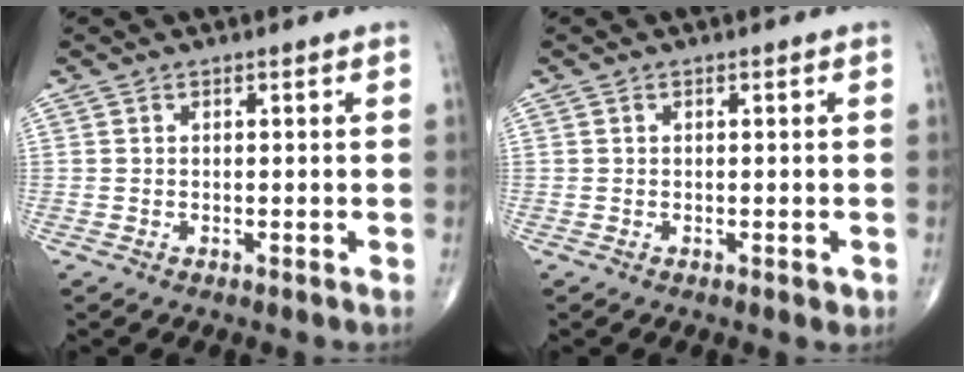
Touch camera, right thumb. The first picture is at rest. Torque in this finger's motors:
{"motor_torque": [-0.15, 0.00, -0.25, -0.19, 0.00]}